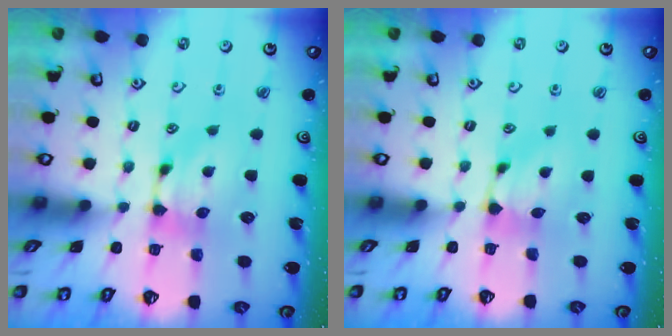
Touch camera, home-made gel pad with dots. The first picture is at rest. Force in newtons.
{"total": 0.9, "press": 0.6, "slide": 0.6}